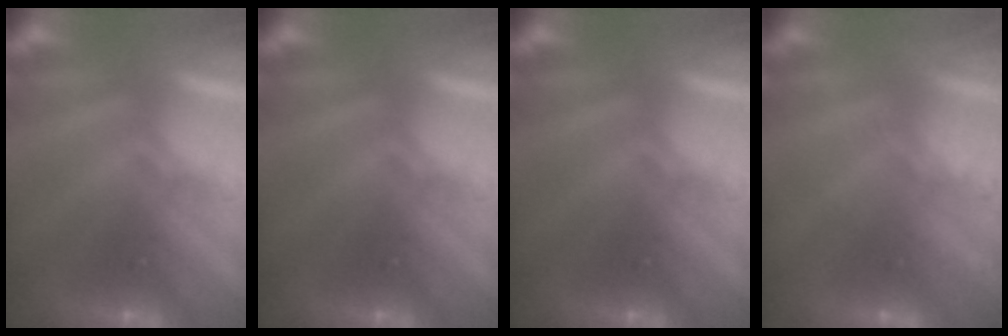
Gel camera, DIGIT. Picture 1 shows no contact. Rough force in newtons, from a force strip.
{"total": 0.0}
{"total": 0.0}
{"total": 2.0}